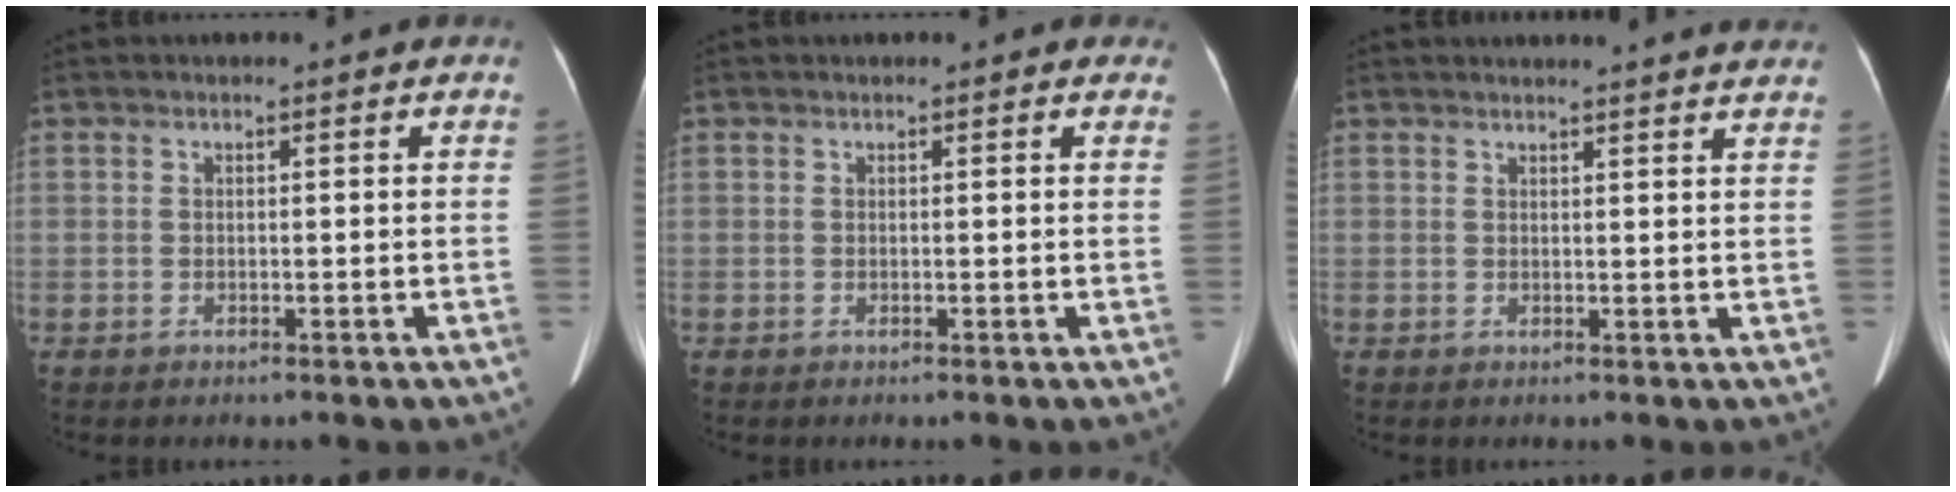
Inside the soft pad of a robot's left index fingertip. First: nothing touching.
{"total": 0.9, "force": [0.7, 0.6, 0.2], "torque": [0.003, 0.005, 0.003]}
{"total": 10.9, "force": [10.5, 0.3, 3.1], "torque": [-0.032, 0.002, 0.105]}